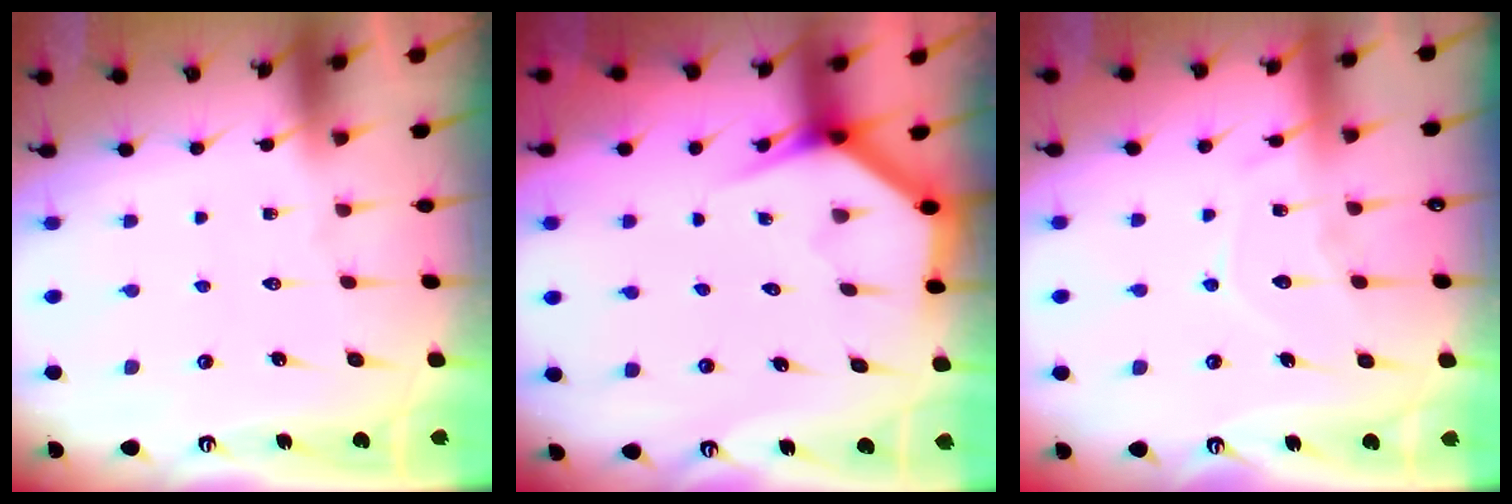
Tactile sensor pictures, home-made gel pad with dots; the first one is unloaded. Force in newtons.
{"total": 3.5, "press": 3.5, "slide": 0.3}
{"total": 8.8, "press": 8.8, "slide": 0.9}